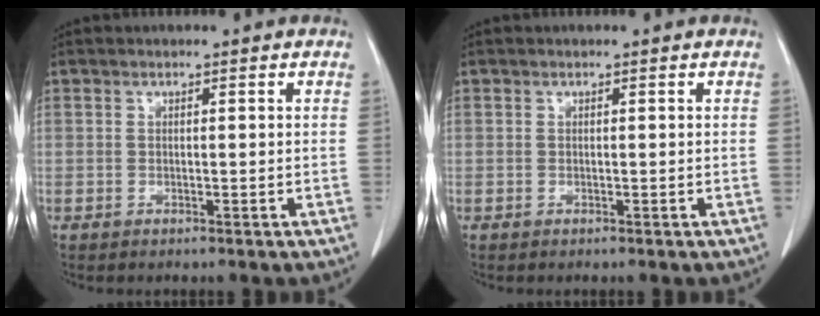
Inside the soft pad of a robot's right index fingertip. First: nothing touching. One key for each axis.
{"total": 0.0}